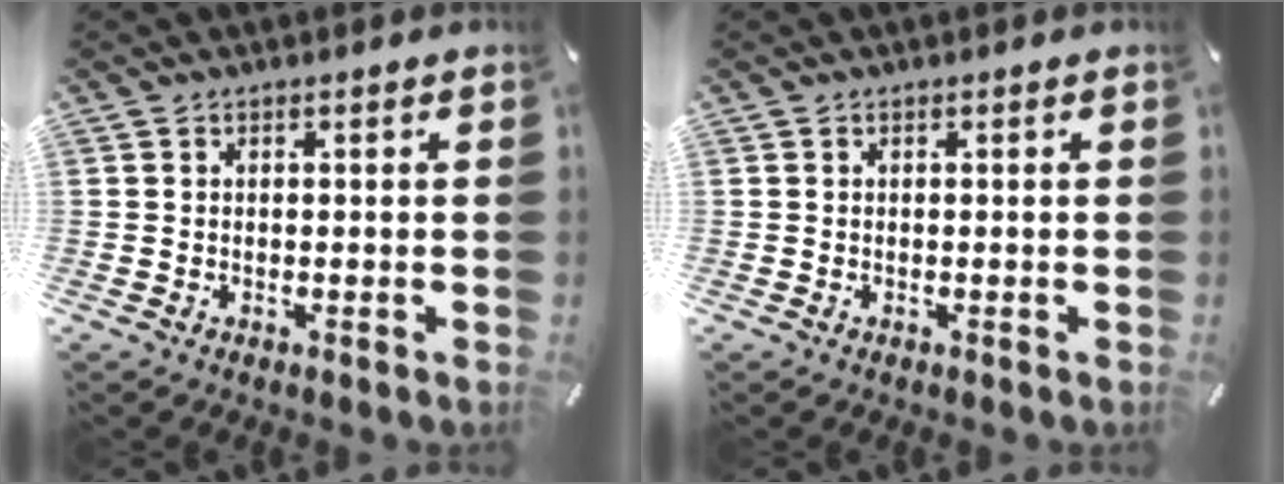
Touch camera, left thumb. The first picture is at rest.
{"total": 0.0}